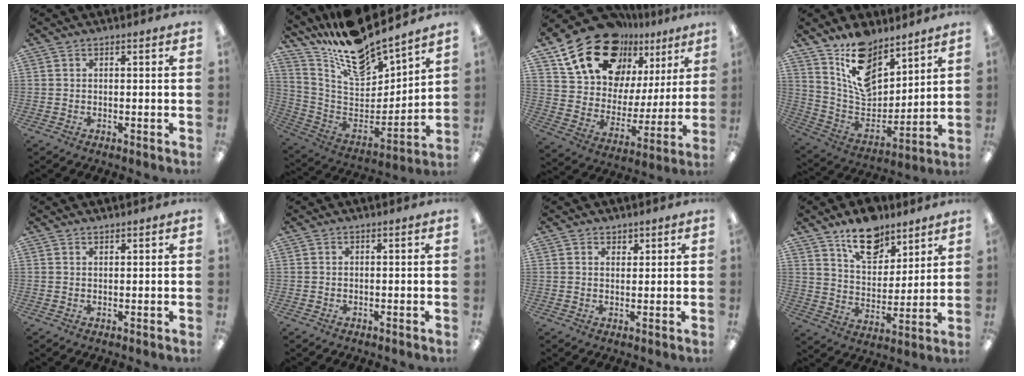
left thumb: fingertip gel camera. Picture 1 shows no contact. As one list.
[{"total": 15.4, "force": [14.3, 3.2, 4.8], "torque": [-0.104, -0.126, 0.246]}, {"total": 20.6, "force": [14.6, 11.7, 8.5], "torque": [-0.164, -0.088, 0.269]}, {"total": 14.9, "force": [10.6, 8.2, 6.4], "torque": [-0.116, -0.071, 0.202]}, {"total": 0.8, "force": [0.8, 0.1, 0.1], "torque": [-0.001, -0.001, 0.015]}, {"total": 0.0}, {"total": 1.8, "force": [1.4, 1.0, 0.1], "torque": [0.006, -0.003, 0.025]}, {"total": 13.5, "force": [10.0, 7.2, 5.6], "torque": [-0.071, -0.060, 0.181]}]